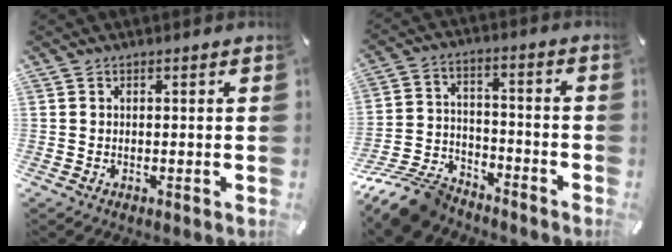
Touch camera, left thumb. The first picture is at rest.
{"total": 13.3, "force": [-11.2, 5.4, 4.8], "torque": [-0.084, 0.066, -0.209]}